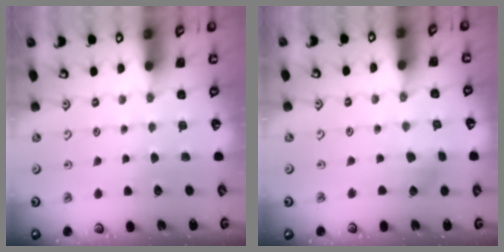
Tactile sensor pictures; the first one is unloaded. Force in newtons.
{"total": 3.4, "press": 3.3, "slide": 0.4}